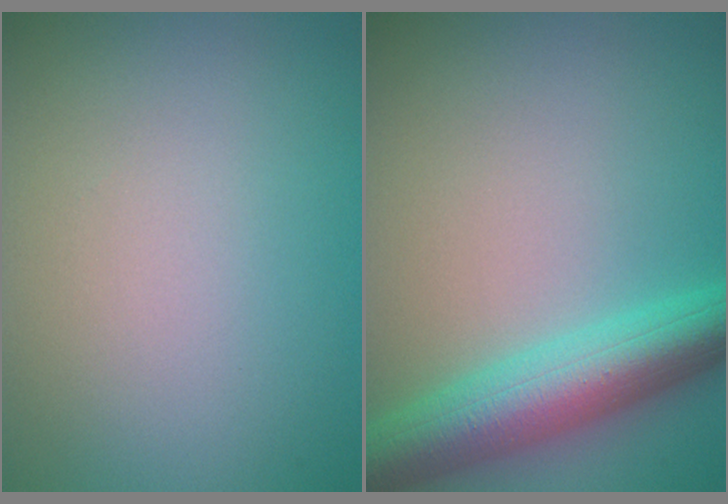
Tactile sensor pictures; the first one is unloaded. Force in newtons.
{"total": 7.2, "press": 7.2, "slide": 0.2}